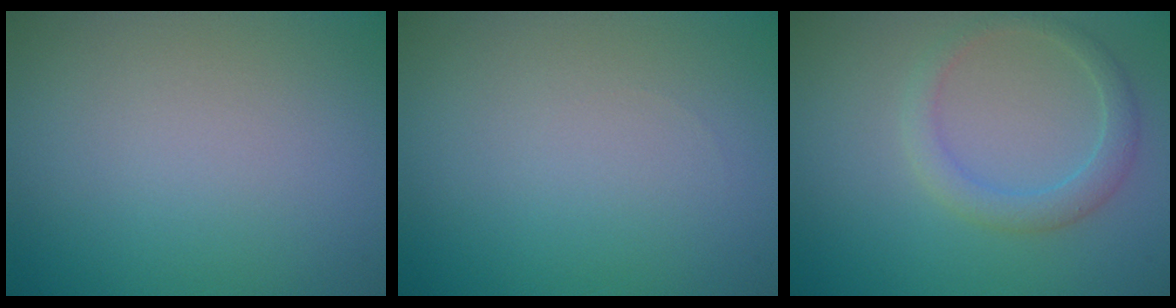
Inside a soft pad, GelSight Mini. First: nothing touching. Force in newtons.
{"total": 0.0}
{"total": 2.3, "press": 2.3, "slide": 0.2}